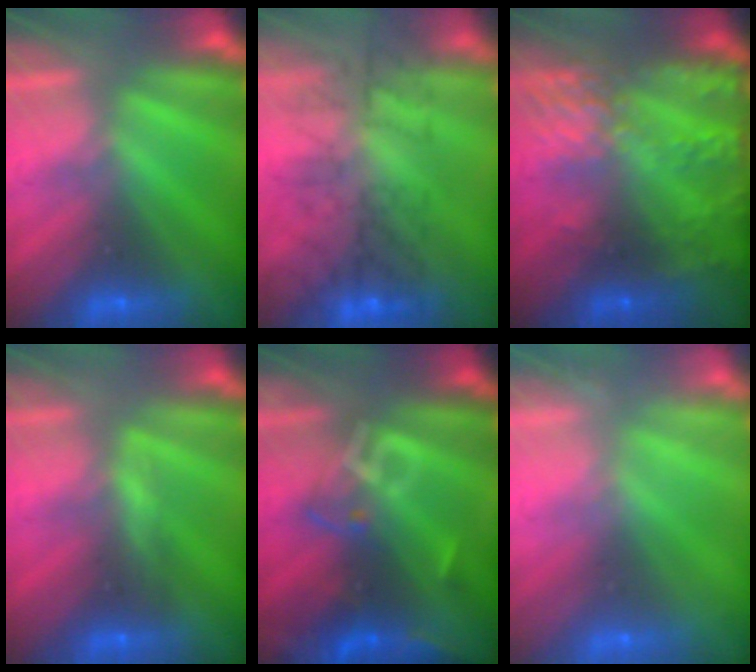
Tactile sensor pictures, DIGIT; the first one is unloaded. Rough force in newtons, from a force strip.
{"total": 8.6}
{"total": 8.4}
{"total": 3.5}
{"total": 2.4}
{"total": 2.4}